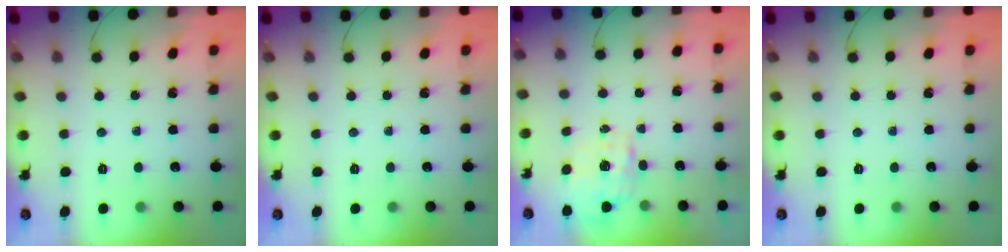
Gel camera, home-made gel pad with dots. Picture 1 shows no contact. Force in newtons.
{"total": 0.0}
{"total": 1.8, "press": 1.7, "slide": 0.5}
{"total": 0.0}